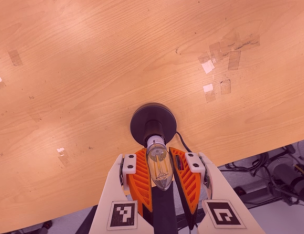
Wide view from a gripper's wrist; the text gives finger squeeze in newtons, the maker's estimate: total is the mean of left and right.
{"total": 13.7, "left": 13.5, "right": 14.0}